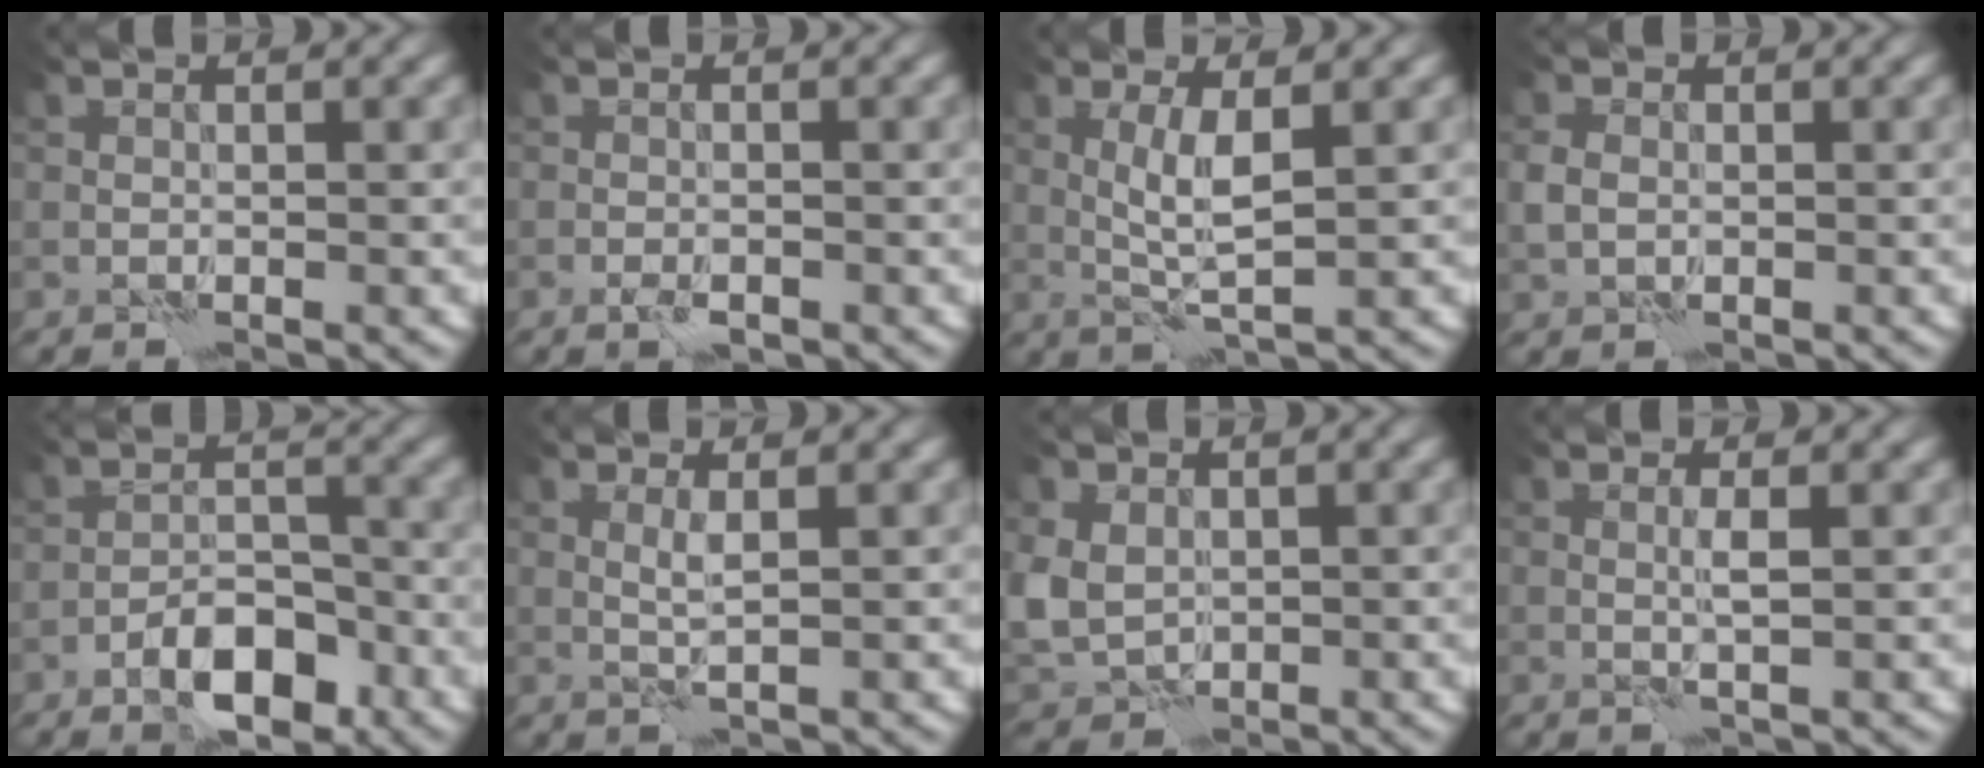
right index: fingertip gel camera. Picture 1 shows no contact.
{"total": 1.3, "force": [-0.7, 0.5, 1.0], "torque": [-0.019, -0.002, -0.014]}
{"total": 3.2, "force": [0.6, 0.4, 3.1], "torque": [-0.068, 0.002, 0.012]}
{"total": 1.8, "force": [-0.1, 1.4, 1.1], "torque": [-0.027, 0.001, -0.006]}
{"total": 5.4, "force": [-3.4, 2.3, 3.4], "torque": [-0.051, 0.006, -0.062]}
{"total": 1.3, "force": [0.5, -0.1, 1.2], "torque": [-0.030, 0.001, 0.007]}
{"total": 5.4, "force": [0.1, 4.4, 3.2], "torque": [-0.093, -0.007, 0.003]}
{"total": 1.1, "force": [0.3, -0.2, 1.1], "torque": [-0.027, 0.001, 0.003]}